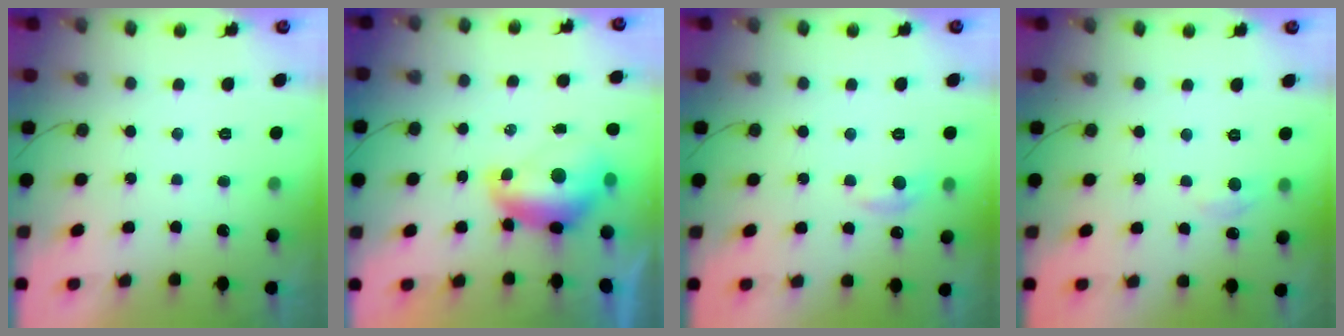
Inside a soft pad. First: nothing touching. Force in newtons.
{"total": 9.1, "press": 9.0, "slide": 1.0}
{"total": 6.6, "press": 6.6, "slide": 0.9}
{"total": 4.7, "press": 4.7, "slide": 0.6}